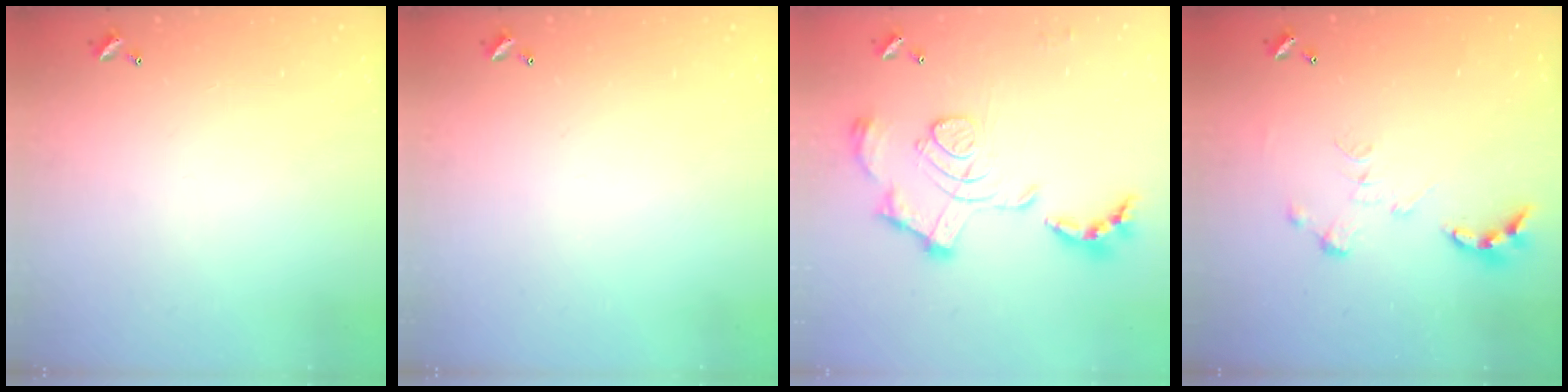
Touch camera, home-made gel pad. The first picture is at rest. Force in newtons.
{"total": 0.0}
{"total": 2.1, "press": 1.4, "slide": 1.5}
{"total": 0.0}